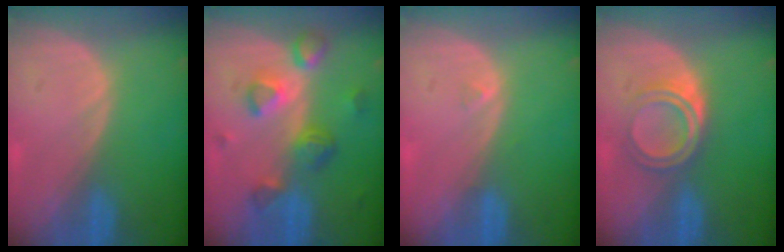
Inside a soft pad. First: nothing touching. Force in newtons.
{"total": 7.9, "press": 7.1, "slide": 3.5}
{"total": 0.5, "press": 0.5, "slide": 0.2}
{"total": 5.2, "press": 4.4, "slide": 2.7}